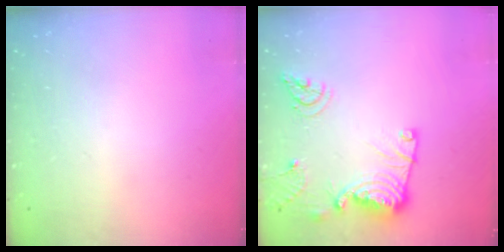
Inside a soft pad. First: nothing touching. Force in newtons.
{"total": 14.1, "press": 14.0, "slide": 1.1}